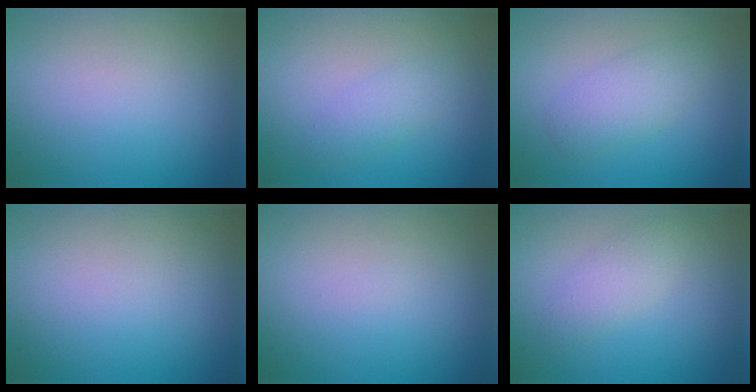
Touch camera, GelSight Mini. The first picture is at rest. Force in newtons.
{"total": 1.7, "press": 1.7, "slide": 0.0}
{"total": 2.9, "press": 2.9, "slide": 0.0}
{"total": 0.0}
{"total": 0.0}
{"total": 2.1, "press": 2.1, "slide": 0.1}